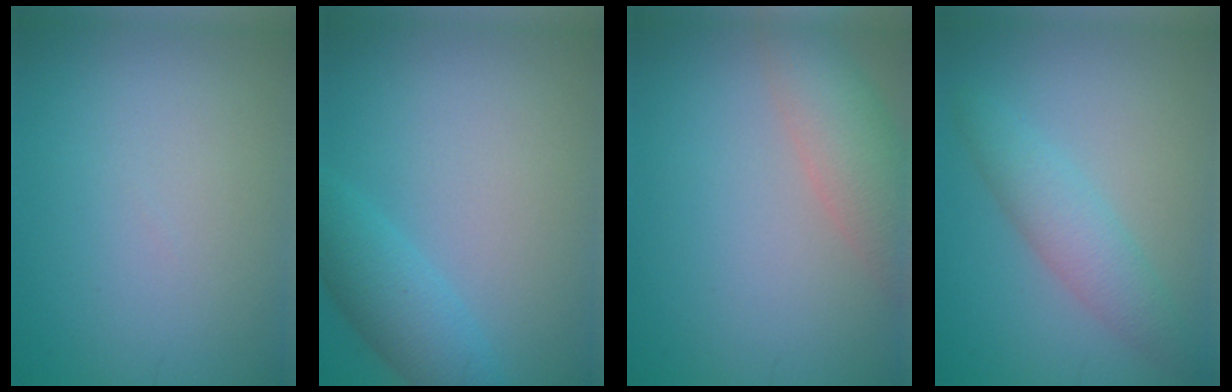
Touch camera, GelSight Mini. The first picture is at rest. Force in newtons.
{"total": 3.5, "press": 3.5, "slide": 0.2}
{"total": 4.8, "press": 4.8, "slide": 0.5}
{"total": 3.2, "press": 3.2, "slide": 0.0}